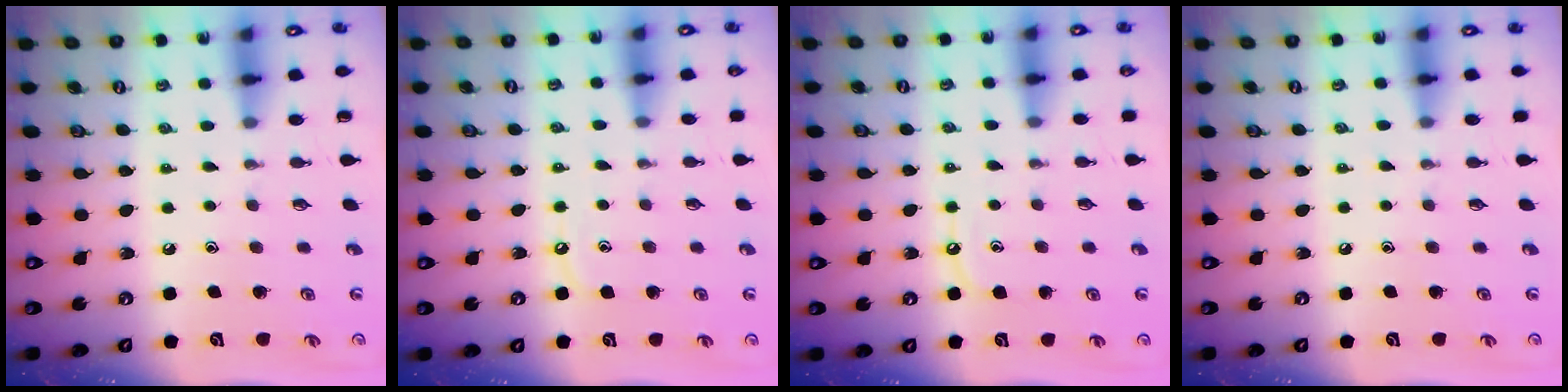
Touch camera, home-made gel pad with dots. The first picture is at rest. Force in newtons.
{"total": 4.6, "press": 4.5, "slide": 0.7}
{"total": 5.4, "press": 5.4, "slide": 0.3}
{"total": 2.8, "press": 2.8, "slide": 0.5}